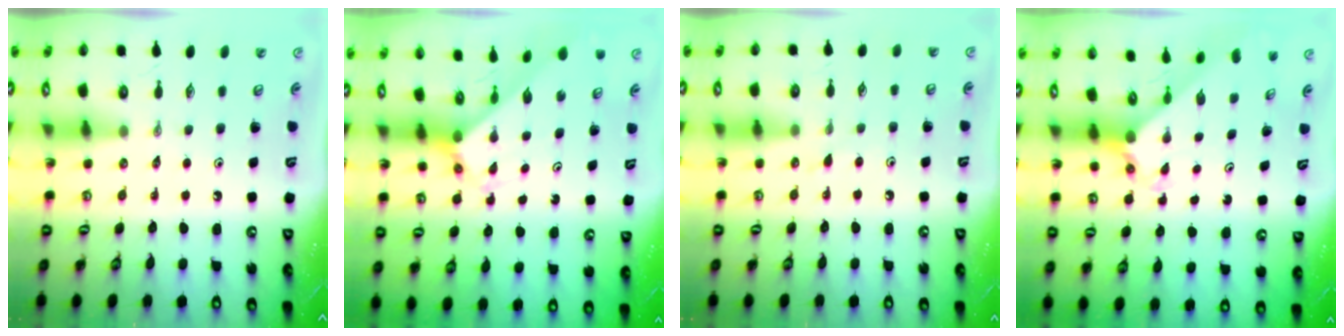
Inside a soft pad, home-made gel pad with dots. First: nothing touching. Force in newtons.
{"total": 2.7, "press": 2.7, "slide": 0.2}
{"total": 2.7, "press": 2.7, "slide": 0.3}
{"total": 2.3, "press": 2.3, "slide": 0.2}